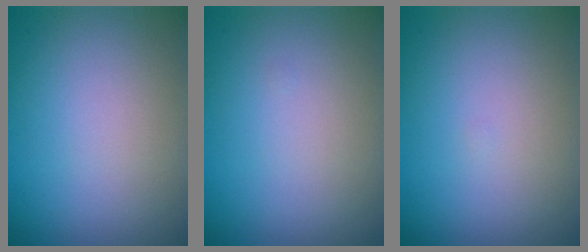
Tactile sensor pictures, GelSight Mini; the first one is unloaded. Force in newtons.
{"total": 0.0}
{"total": 0.0}